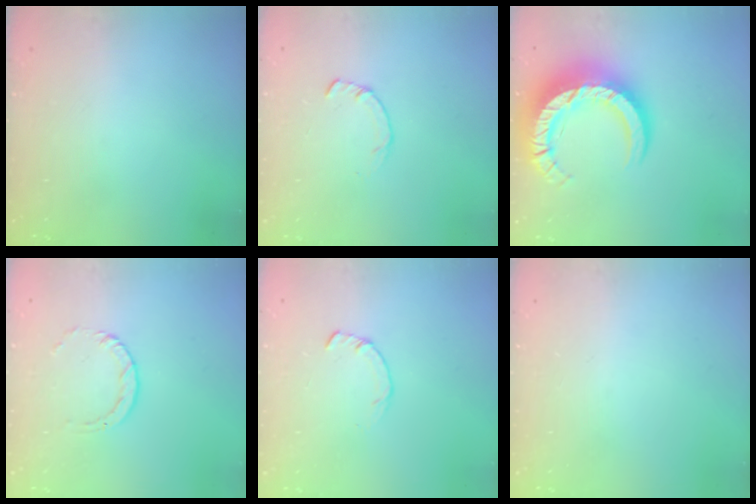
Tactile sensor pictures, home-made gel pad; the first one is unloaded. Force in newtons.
{"total": 1.7, "press": 1.7, "slide": 0.2}
{"total": 15.2, "press": 15.1, "slide": 1.6}
{"total": 1.0, "press": 1.0, "slide": 0.1}
{"total": 1.7, "press": 1.7, "slide": 0.2}
{"total": 0.0}